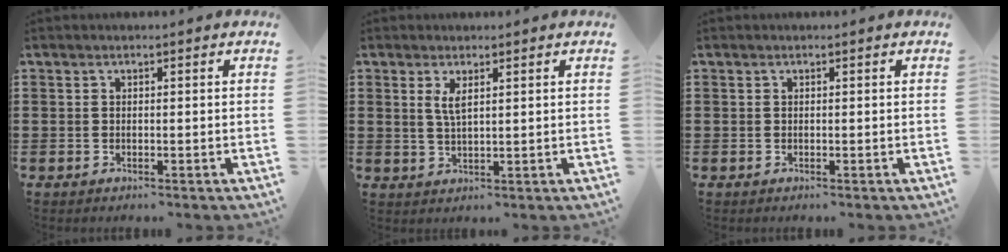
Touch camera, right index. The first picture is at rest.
{"total": 2.6, "force": [1.2, 0.7, 2.2], "torque": [-0.046, 0.004, 0.021]}
{"total": 0.0}